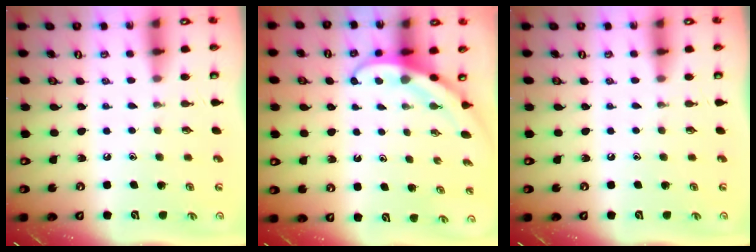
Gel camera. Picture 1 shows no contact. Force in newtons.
{"total": 3.7, "press": 3.7, "slide": 0.4}
{"total": 0.0}